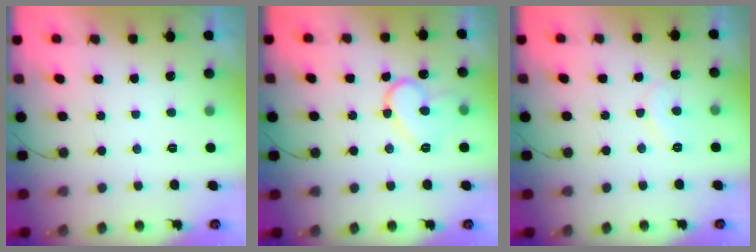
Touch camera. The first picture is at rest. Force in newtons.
{"total": 10.6, "press": 10.5, "slide": 1.0}
{"total": 7.0, "press": 7.0, "slide": 0.5}